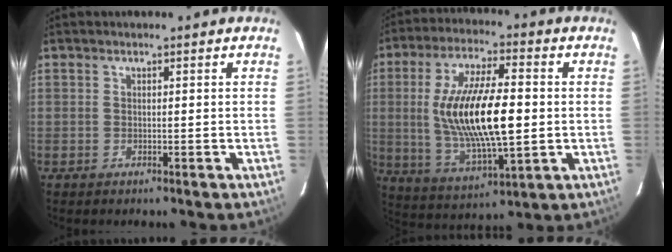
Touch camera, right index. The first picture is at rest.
{"total": 18.5, "force": [0.3, 6.1, 17.5], "torque": [-0.333, -0.004, 0.017]}